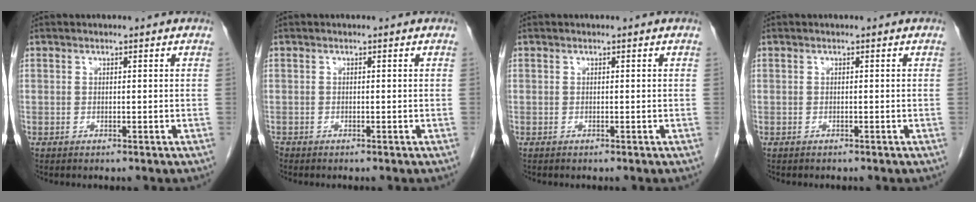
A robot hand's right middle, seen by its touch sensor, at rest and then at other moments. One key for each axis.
{"total": 0.6, "fx": -0.5, "fy": 0.2, "fz": 0.1, "tx": -0.007, "ty": -0.001, "tz": -0.013}
{"total": 0.0}
{"total": 0.7, "fx": -0.6, "fy": 0.3, "fz": 0.3, "tx": -0.011, "ty": 0.000, "tz": -0.008}